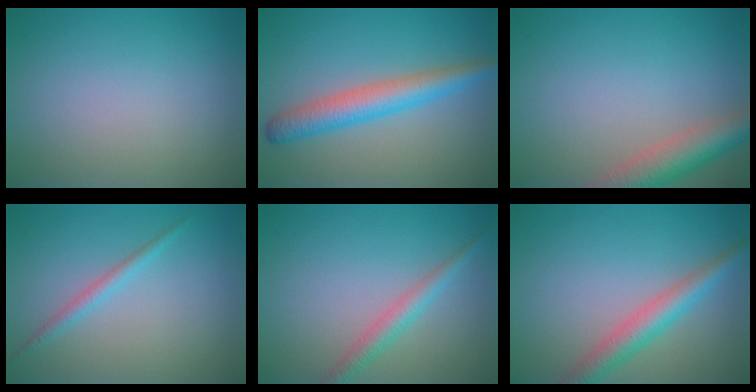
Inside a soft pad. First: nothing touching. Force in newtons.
{"total": 4.4, "press": 4.4, "slide": 0.1}
{"total": 5.2, "press": 5.2, "slide": 0.3}
{"total": 1.4, "press": 1.4, "slide": 0.1}
{"total": 2.3, "press": 2.3, "slide": 0.1}
{"total": 3.7, "press": 3.7, "slide": 0.1}